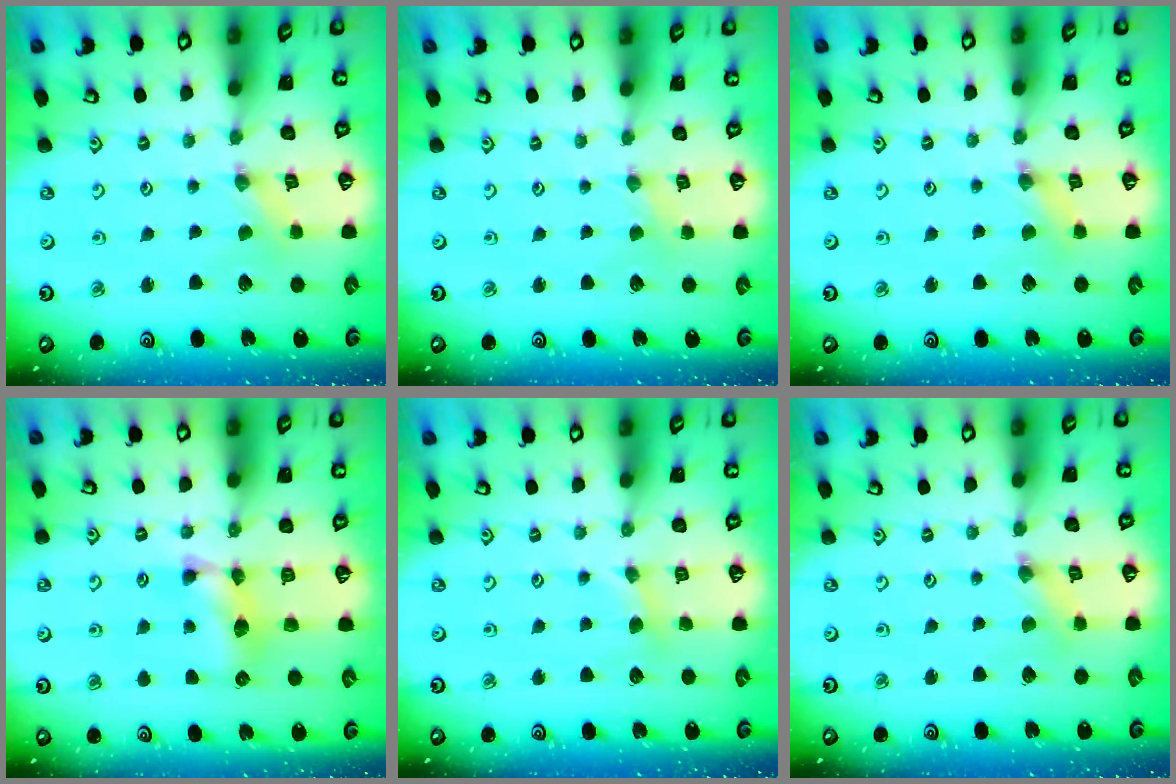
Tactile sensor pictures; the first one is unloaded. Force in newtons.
{"total": 0.7, "press": 0.7, "slide": 0.2}
{"total": 1.3, "press": 1.3, "slide": 0.3}
{"total": 9.8, "press": 9.8, "slide": 0.3}
{"total": 3.1, "press": 3.0, "slide": 0.3}
{"total": 1.1, "press": 1.0, "slide": 0.3}